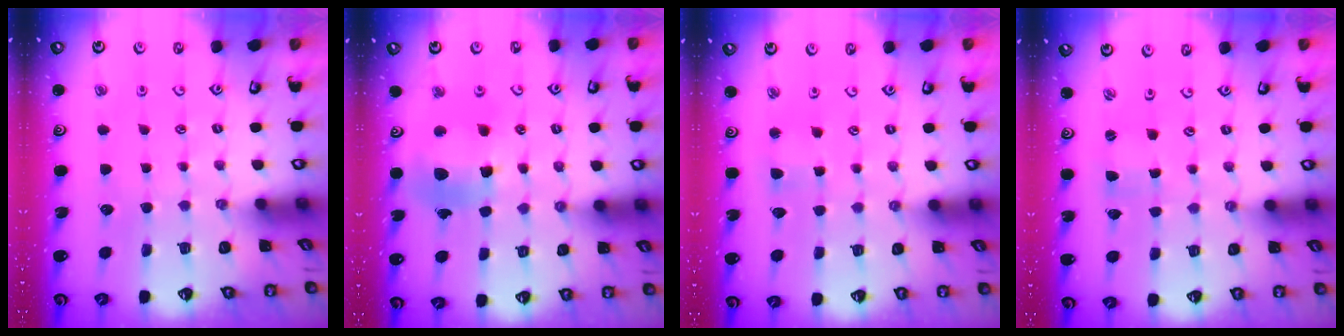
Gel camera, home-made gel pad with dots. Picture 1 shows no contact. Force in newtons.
{"total": 12.6, "press": 12.5, "slide": 1.6}
{"total": 3.2, "press": 3.2, "slide": 0.4}
{"total": 0.8, "press": 0.8, "slide": 0.0}